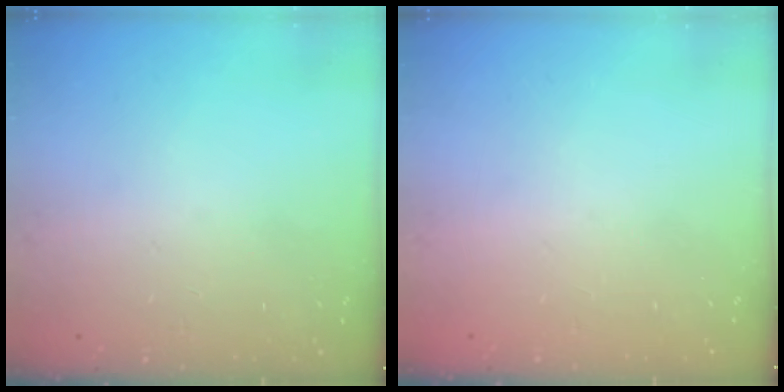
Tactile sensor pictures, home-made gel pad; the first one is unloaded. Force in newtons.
{"total": 0.0}